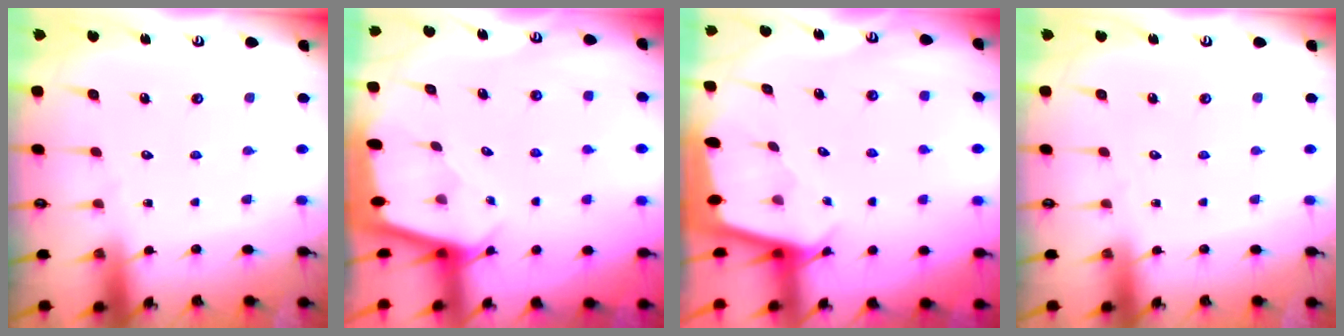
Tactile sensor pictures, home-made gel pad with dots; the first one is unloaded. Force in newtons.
{"total": 2.0, "press": 2.0, "slide": 0.1}
{"total": 2.5, "press": 2.5, "slide": 0.1}
{"total": 0.0}